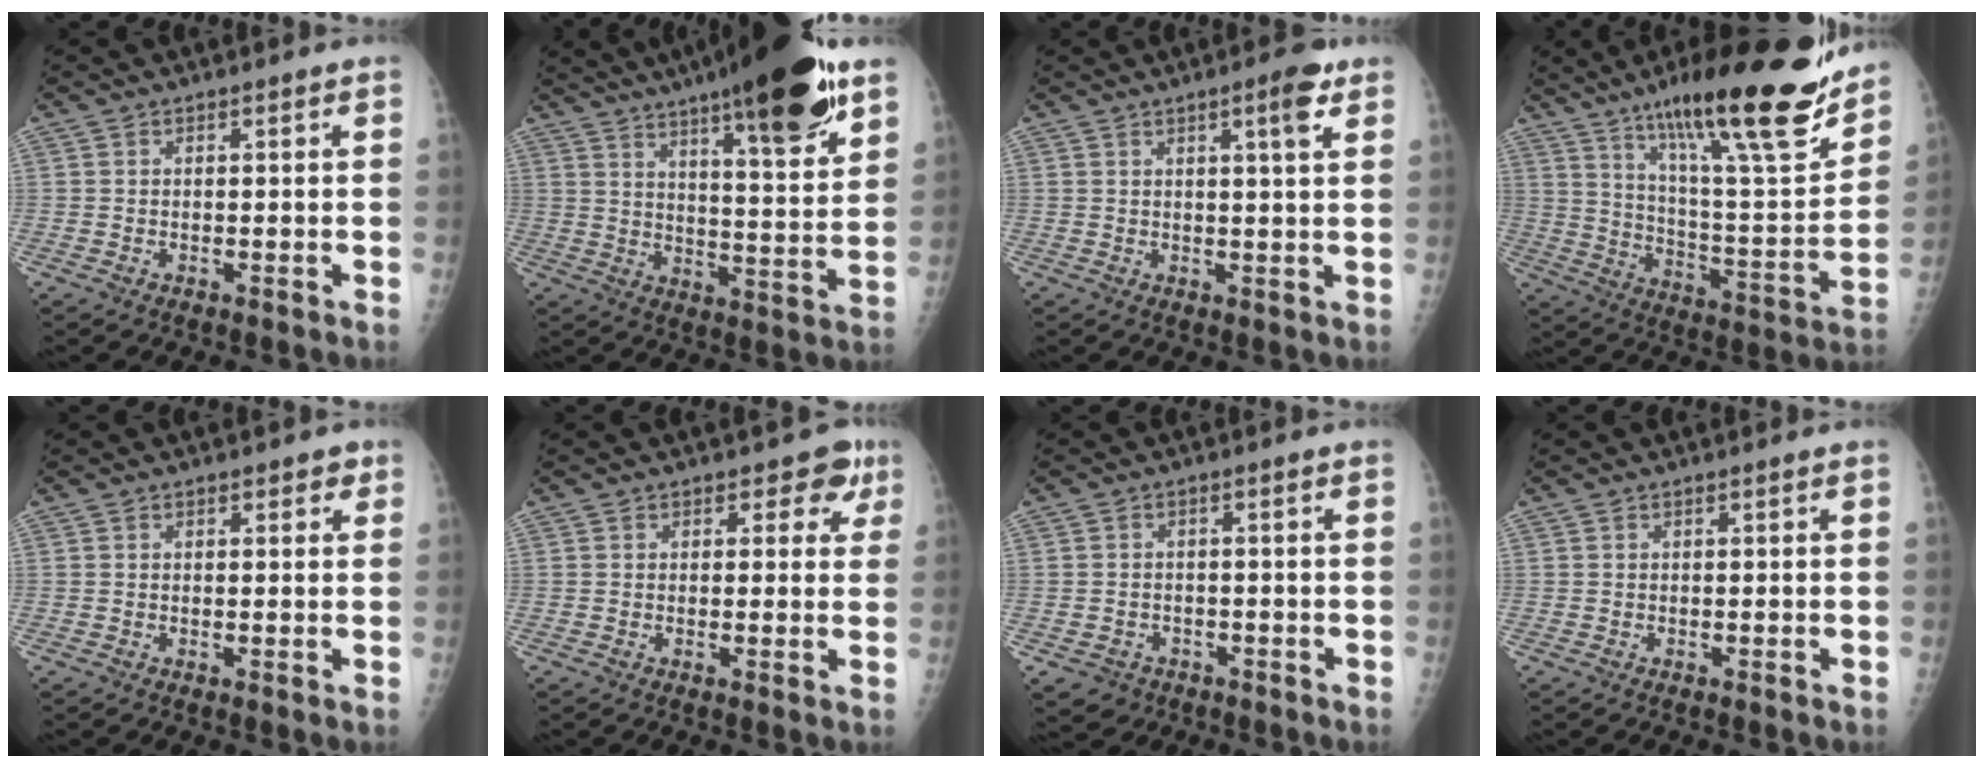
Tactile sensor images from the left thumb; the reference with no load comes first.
{"total": 22.8, "force": [14.2, 4.7, 17.1], "torque": [-0.240, -0.051, 0.214]}
{"total": 4.8, "force": [2.6, 0.8, 4.0], "torque": [-0.054, -0.011, 0.033]}
{"total": 27.1, "force": [18.4, 4.9, 19.4], "torque": [-0.279, -0.069, 0.294]}
{"total": 1.7, "force": [1.0, 1.1, 0.9], "torque": [0.007, -0.002, 0.008]}
{"total": 4.4, "force": [2.3, 3.0, 2.2], "torque": [0.017, -0.004, 0.018]}
{"total": 4.3, "force": [-2.2, 3.6, 0.7], "torque": [-0.003, 0.014, -0.027]}
{"total": 0.0}